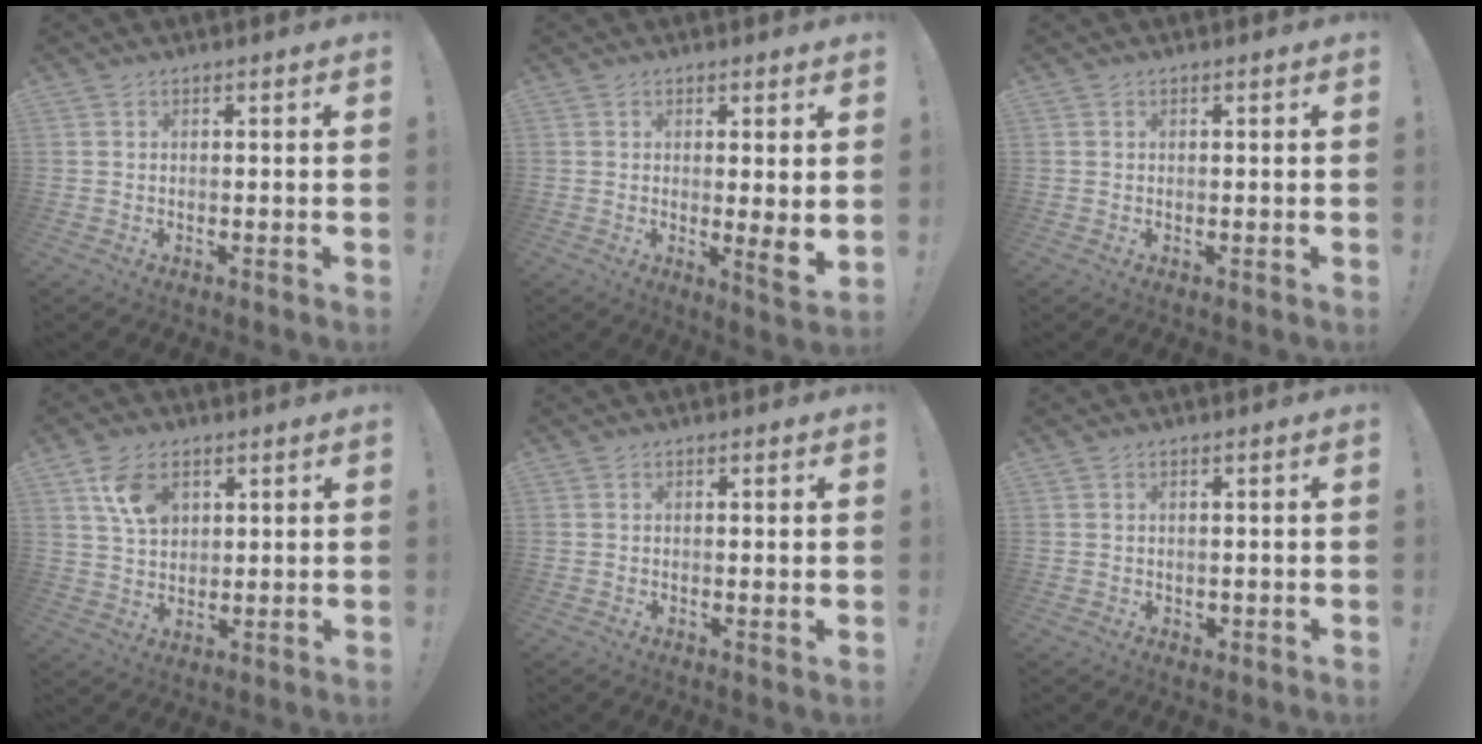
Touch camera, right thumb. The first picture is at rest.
{"total": 5.3, "force": [0.4, -0.2, 5.3], "torque": [-0.058, -0.027, 0.007]}
{"total": 0.0}
{"total": 9.5, "force": [4.5, 6.3, 5.5], "torque": [-0.089, -0.010, 0.089]}
{"total": 1.1, "force": [0.4, -0.2, 1.0], "torque": [-0.012, -0.004, 0.006]}
{"total": 0.9, "force": [0.2, 0.8, 0.2], "torque": [0.003, -0.002, 0.002]}